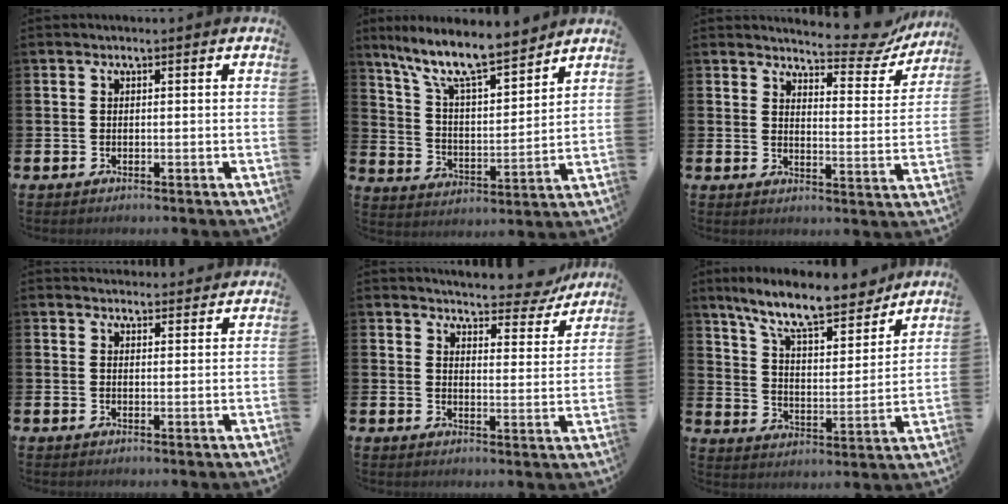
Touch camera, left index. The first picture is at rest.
{"total": 10.7, "force": [9.4, 1.7, 4.8], "torque": [-0.123, -0.061, 0.162]}
{"total": 5.9, "force": [5.6, 1.1, 1.3], "torque": [-0.025, -0.043, 0.094]}
{"total": 2.6, "force": [2.5, 0.6, -0.2], "torque": [0.011, -0.016, 0.043]}
{"total": 4.9, "force": [4.7, 1.1, 0.7], "torque": [-0.019, -0.032, 0.079]}
{"total": 11.4, "force": [9.9, 2.3, 5.1], "torque": [-0.120, -0.058, 0.171]}